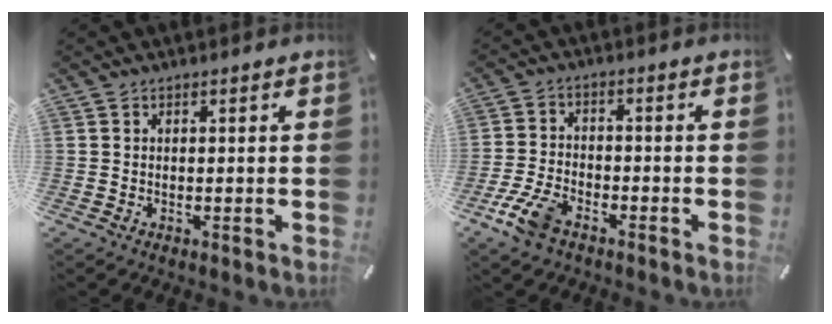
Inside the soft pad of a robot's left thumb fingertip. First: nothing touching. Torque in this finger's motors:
{"motor_torque": [-0.28, 0.41, 0.09, 0.09, 0.05]}